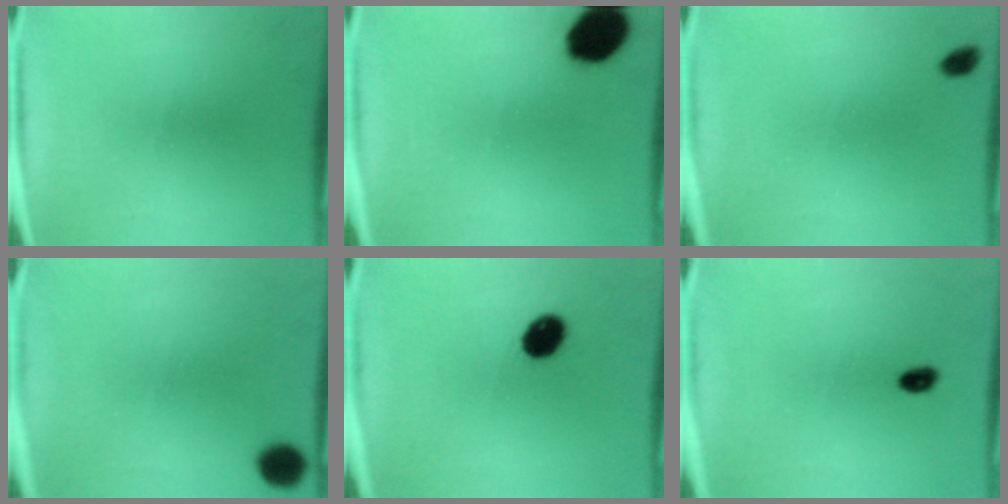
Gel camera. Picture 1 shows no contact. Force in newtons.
{"total": 12.0}
{"total": 2.0}
{"total": 4.8}
{"total": 7.2}
{"total": 1.9}